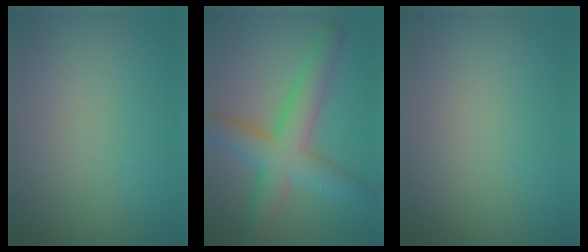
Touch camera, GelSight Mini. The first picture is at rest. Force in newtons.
{"total": 6.3, "press": 6.3, "slide": 0.2}
{"total": 0.0}